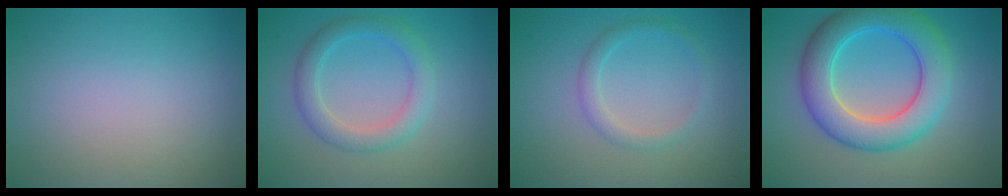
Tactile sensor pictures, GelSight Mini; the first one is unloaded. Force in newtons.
{"total": 3.2, "press": 3.2, "slide": 0.2}
{"total": 1.7, "press": 1.7, "slide": 0.1}
{"total": 7.6, "press": 7.6, "slide": 0.0}